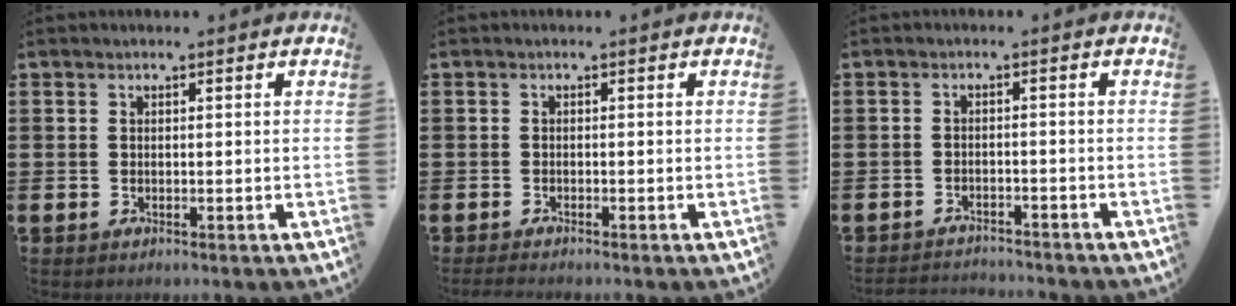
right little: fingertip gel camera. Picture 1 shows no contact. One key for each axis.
{"total": 0.8, "fx": -0.7, "fy": 0.0, "fz": 0.4, "tx": -0.007, "ty": -0.002, "tz": -0.014}
{"total": 2.2, "fx": -2.2, "fy": 0.0, "fz": -0.2, "tx": -0.003, "ty": 0.002, "tz": -0.048}